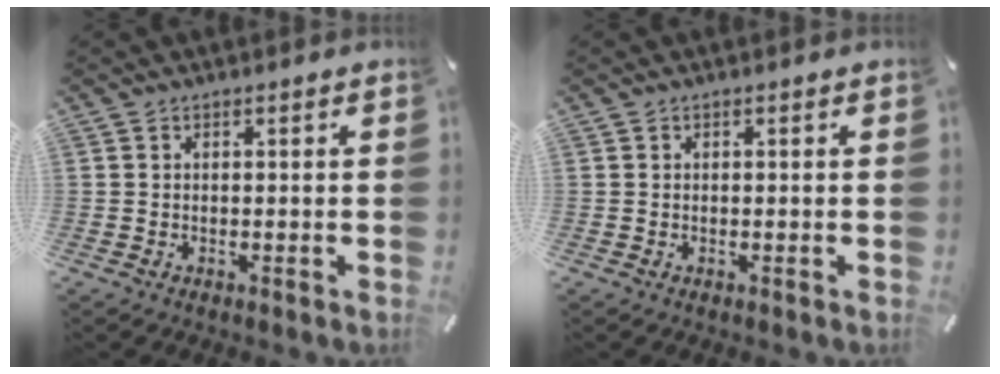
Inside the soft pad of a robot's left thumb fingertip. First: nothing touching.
{"total": 0.0}